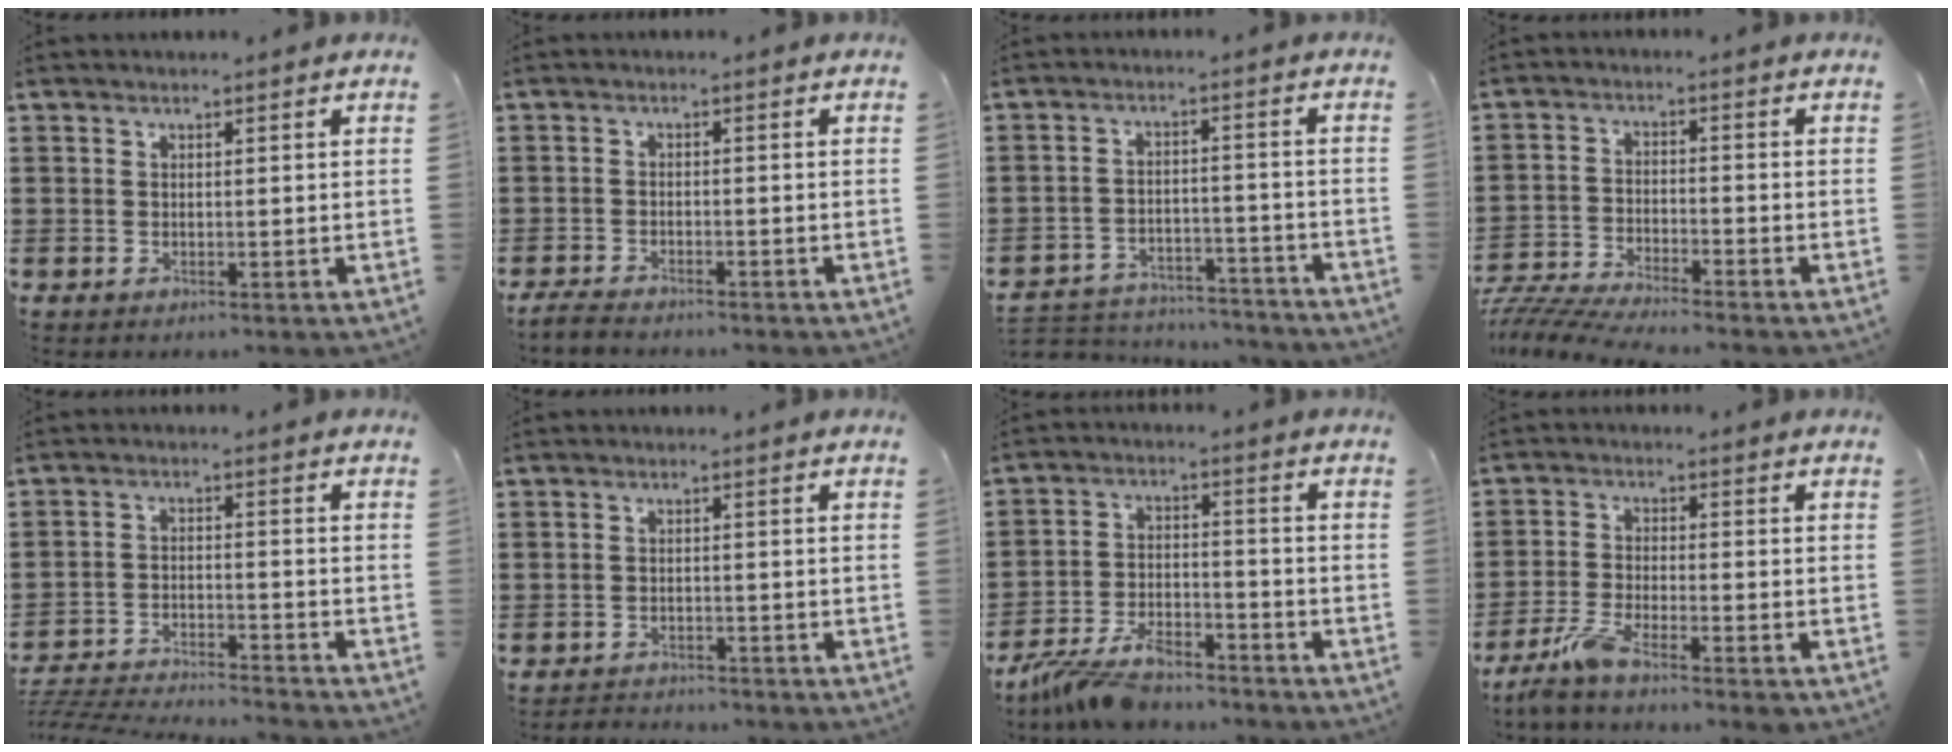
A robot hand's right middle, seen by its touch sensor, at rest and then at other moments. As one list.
[{"total": 2.2, "force": [-2.1, 0.1, 0.6], "torque": [-0.021, -0.002, -0.043]}, {"total": 4.6, "force": [-4.6, 0.6, 0.2], "torque": [-0.016, 0.003, -0.097]}, {"total": 5.3, "force": [-5.1, -0.1, 1.2], "torque": [-0.043, -0.014, -0.107]}, {"total": 4.5, "force": [-4.4, -0.1, 0.9], "torque": [-0.033, -0.010, -0.097]}, {"total": 2.0, "force": [-2.0, 0.2, -0.2], "torque": [-0.004, -0.002, -0.045]}, {"total": 7.3, "force": [-6.4, 1.8, 2.9], "torque": [-0.069, 0.003, -0.124]}, {"total": 5.5, "force": [-4.1, 1.2, 3.5], "torque": [-0.082, -0.006, -0.080]}]